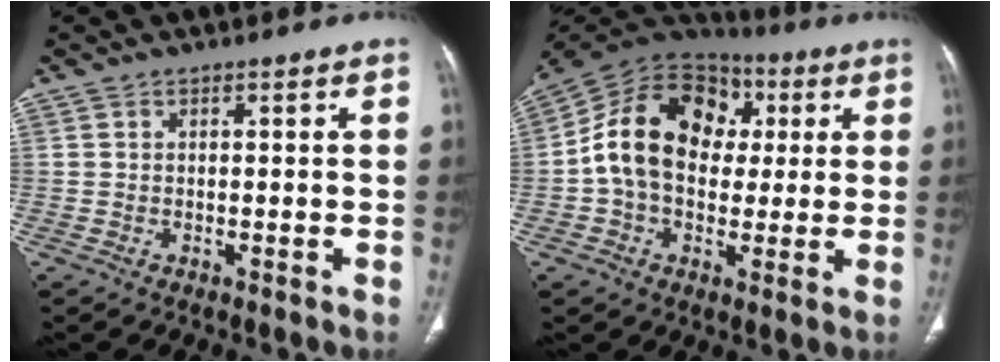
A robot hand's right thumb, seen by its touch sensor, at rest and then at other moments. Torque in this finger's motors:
{"motor_torque": [-0.24, 1.25, 0.75, 0.66, 0.55]}